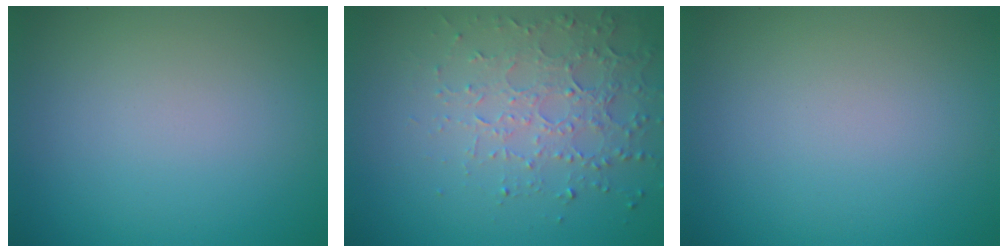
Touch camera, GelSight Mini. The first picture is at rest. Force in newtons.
{"total": 3.9, "press": 3.0, "slide": 2.5}
{"total": 0.0}